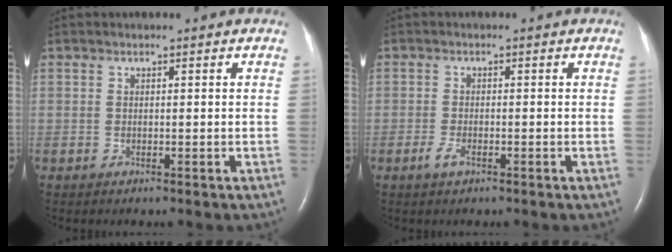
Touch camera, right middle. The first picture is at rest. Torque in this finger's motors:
{"motor_torque": [0.38, -0.34, 0.00, 0.00]}